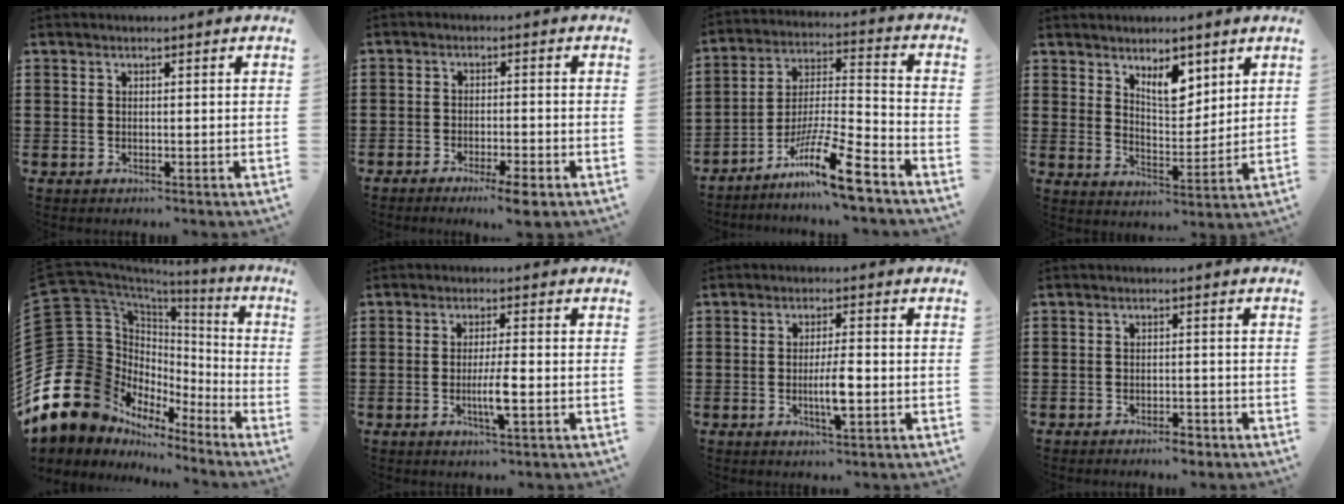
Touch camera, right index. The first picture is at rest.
{"total": 3.3, "force": [-2.8, 0.1, 1.7], "torque": [-0.028, 0.003, -0.051]}
{"total": 12.9, "force": [-9.4, 1.0, 8.8], "torque": [-0.159, 0.012, -0.176]}
{"total": 6.2, "force": [4.0, 2.9, 3.7], "torque": [-0.059, -0.010, 0.068]}
{"total": 21.0, "force": [-5.8, 16.8, 11.3], "torque": [-0.263, -0.020, -0.076]}
{"total": 4.3, "force": [-1.1, 0.3, 4.2], "torque": [-0.079, -0.008, -0.022]}
{"total": 4.9, "force": [-1.0, 0.8, 4.7], "torque": [-0.095, -0.006, -0.023]}
{"total": 2.3, "force": [-2.2, 0.4, 0.6], "torque": [-0.015, 0.001, -0.044]}